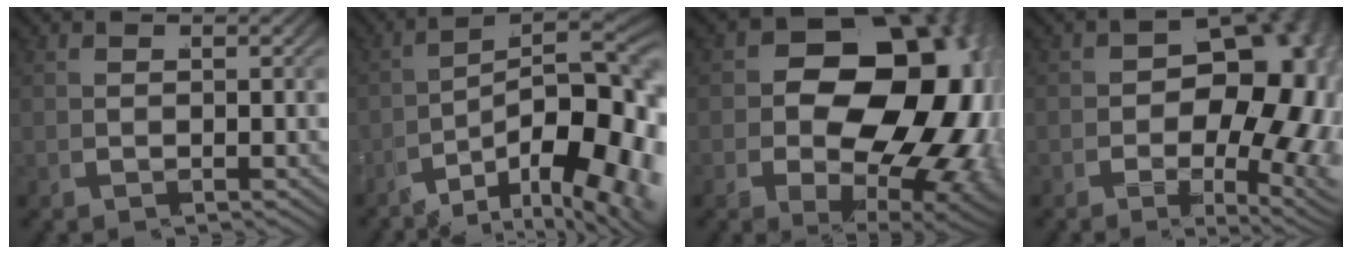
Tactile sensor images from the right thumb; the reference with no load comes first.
{"total": 16.4, "force": [-3.0, 10.8, 12.0], "torque": [-0.175, -0.046, -0.038]}
{"total": 21.9, "force": [0.2, 14.5, 16.4], "torque": [-0.253, -0.049, 0.024]}
{"total": 13.1, "force": [-0.4, 8.1, 10.3], "torque": [-0.137, -0.032, 0.004]}